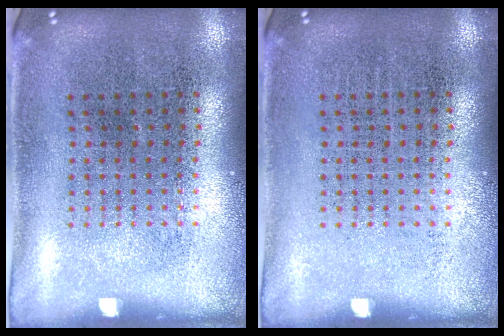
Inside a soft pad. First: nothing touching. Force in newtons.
{"total": 0.0}